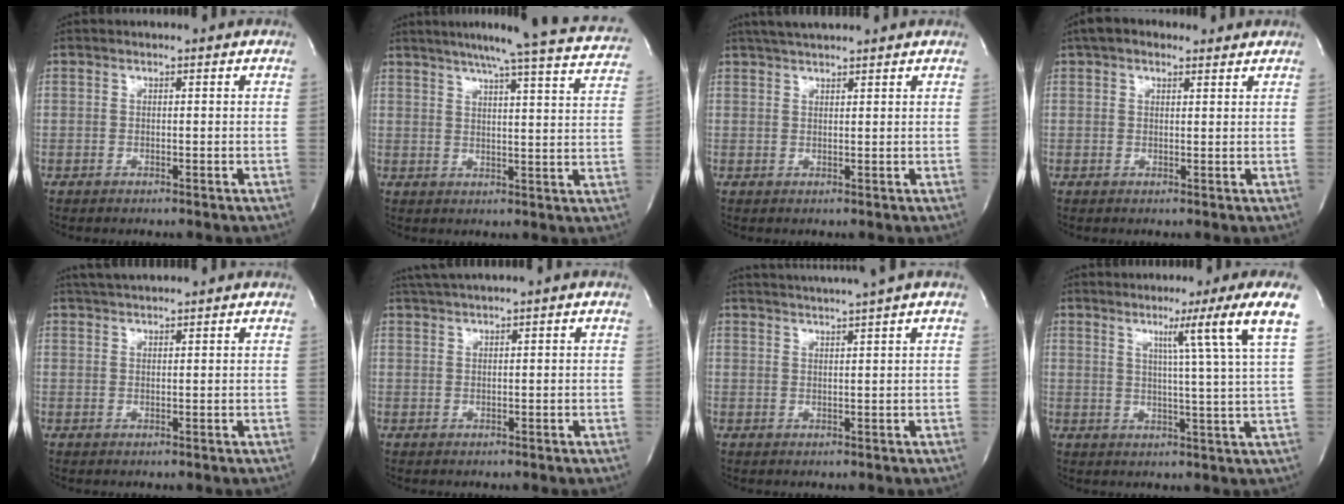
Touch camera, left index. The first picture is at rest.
{"total": 21.3, "force": [19.4, 0.3, 8.8], "torque": [-0.128, -0.046, 0.222]}
{"total": 6.4, "force": [5.7, 0.6, 2.9], "torque": [-0.051, 0.032, 0.088]}
{"total": 6.0, "force": [4.5, 2.6, 3.0], "torque": [-0.049, 0.029, 0.070]}
{"total": 4.2, "force": [3.8, 0.3, 1.7], "torque": [-0.030, 0.028, 0.067]}
{"total": 2.6, "force": [2.1, -0.6, 1.5], "torque": [-0.035, 0.014, 0.046]}
{"total": 8.8, "force": [7.5, -2.0, 4.2], "torque": [-0.067, 0.003, 0.099]}
{"total": 10.8, "force": [5.8, -3.2, 8.5], "torque": [-0.125, -0.015, 0.072]}